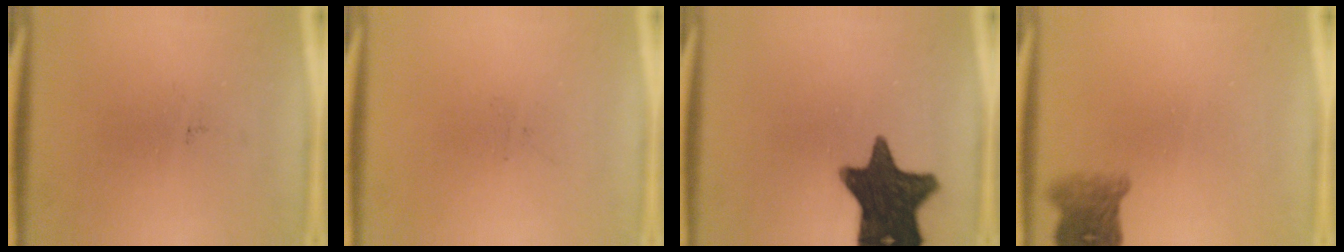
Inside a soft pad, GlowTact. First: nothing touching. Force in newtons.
{"total": 0.0}
{"total": 16.3}
{"total": 4.1}